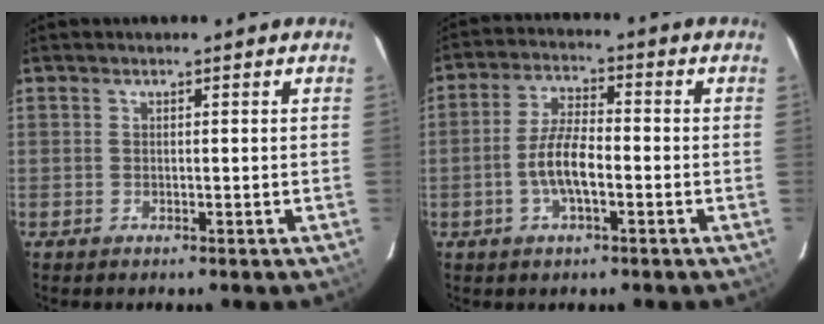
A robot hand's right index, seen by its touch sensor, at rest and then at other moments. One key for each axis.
{"total": 7.3, "fx": -2.2, "fy": 2.4, "fz": 6.6, "tx": -0.133, "ty": 0.006, "tz": -0.042}